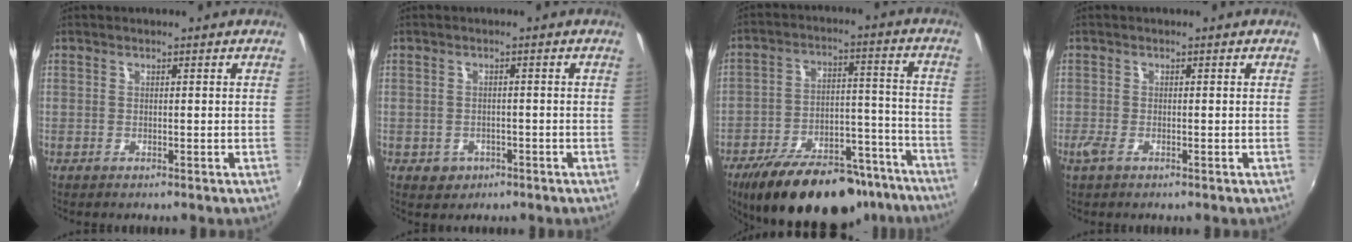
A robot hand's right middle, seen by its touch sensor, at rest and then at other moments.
{"total": 3.4, "force": [-1.3, 2.9, 1.0], "torque": [-0.029, -0.002, -0.014]}
{"total": 25.6, "force": [-19.9, 10.3, 12.2], "torque": [-0.215, 0.013, -0.266]}
{"total": 2.0, "force": [-1.1, 0.8, 1.4], "torque": [-0.032, -0.006, -0.023]}